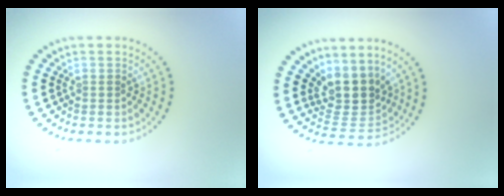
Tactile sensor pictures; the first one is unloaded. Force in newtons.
{"total": 3.9, "press": 3.1, "slide": 2.4}